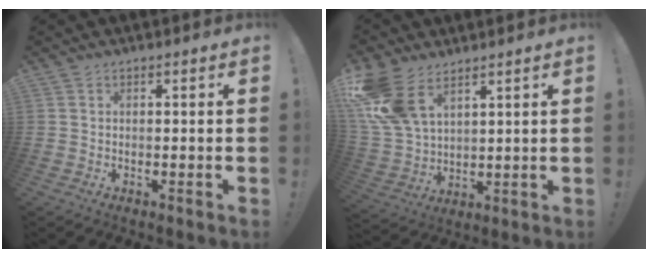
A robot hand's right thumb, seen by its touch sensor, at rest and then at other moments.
{"total": 14.7, "force": [8.3, 8.8, 8.4], "torque": [-0.174, -0.038, 0.164]}